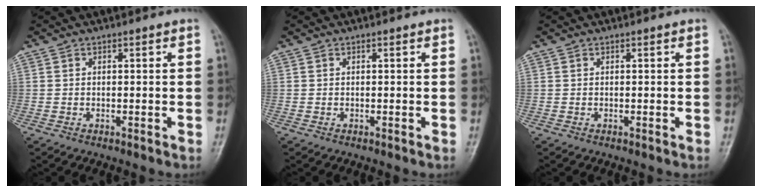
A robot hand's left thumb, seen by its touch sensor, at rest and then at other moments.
{"total": 0.0}
{"total": 0.0}